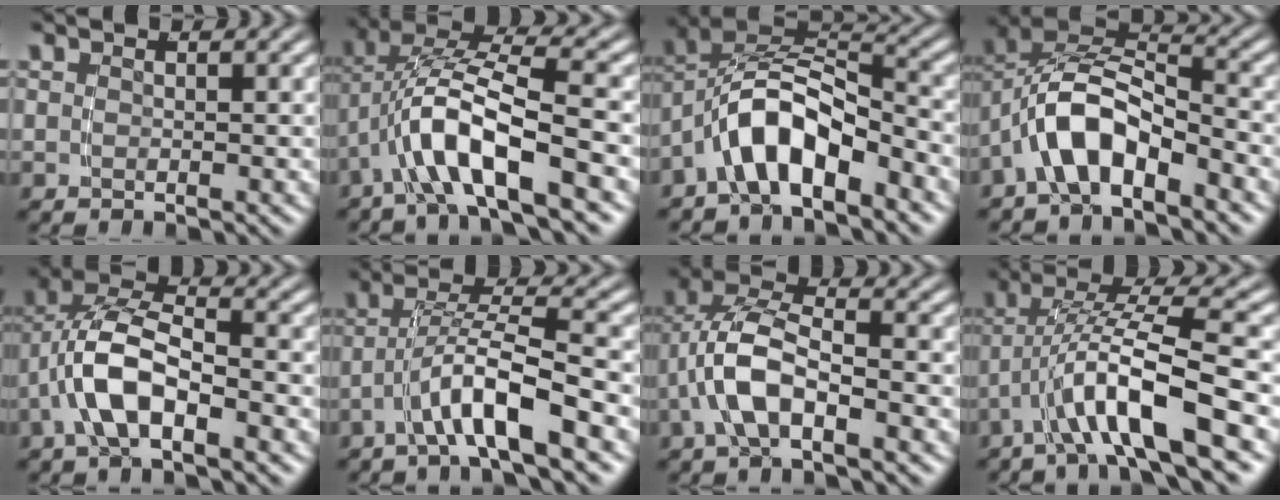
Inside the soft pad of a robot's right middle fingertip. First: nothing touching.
{"total": 6.9, "force": [-0.5, 3.3, 6.0], "torque": [-0.129, -0.003, -0.006]}
{"total": 8.3, "force": [-1.7, 5.9, 5.7], "torque": [-0.116, -0.009, -0.031]}
{"total": 7.6, "force": [-1.5, 5.5, 5.0], "torque": [-0.119, -0.018, -0.026]}
{"total": 6.8, "force": [-0.2, 4.2, 5.3], "torque": [-0.117, -0.010, -0.005]}
{"total": 4.6, "force": [-2.2, 0.4, 4.0], "torque": [-0.071, 0.002, -0.034]}
{"total": 5.7, "force": [0.1, 3.3, 4.7], "torque": [-0.103, -0.003, -0.002]}
{"total": 5.6, "force": [-1.0, 1.4, 5.3], "torque": [-0.107, -0.002, -0.012]}